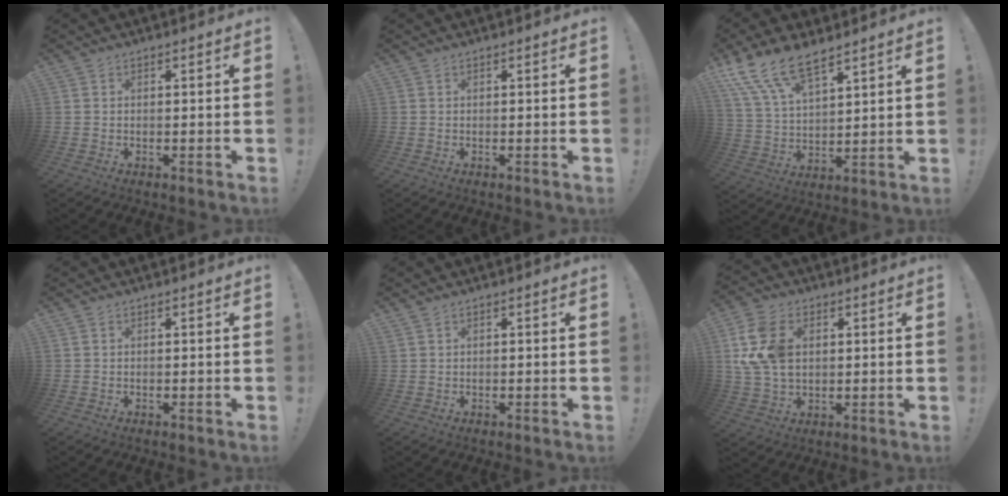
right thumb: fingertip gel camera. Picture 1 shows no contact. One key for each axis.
{"total": 0.0}
{"total": 13.1, "fx": 10.0, "fy": 4.8, "fz": 7.0, "tx": -0.148, "ty": -0.051, "tz": 0.190}
{"total": 0.0}
{"total": 0.6, "fx": 0.5, "fy": 0.2, "fz": 0.3, "tx": -0.010, "ty": 0.001, "tz": 0.011}
{"total": 13.8, "fx": 3.0, "fy": 9.6, "fz": 9.5, "tx": -0.186, "ty": -0.002, "tz": 0.059}